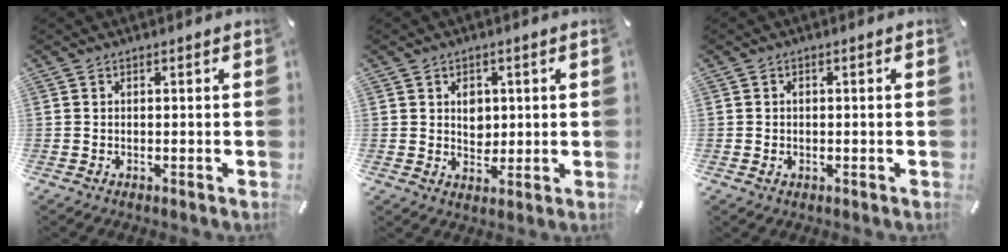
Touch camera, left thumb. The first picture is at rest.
{"total": 4.4, "force": [0.8, 3.9, 2.0], "torque": [-0.015, -0.007, 0.009]}
{"total": 1.2, "force": [-0.4, 1.0, 0.6], "torque": [-0.011, 0.003, -0.008]}